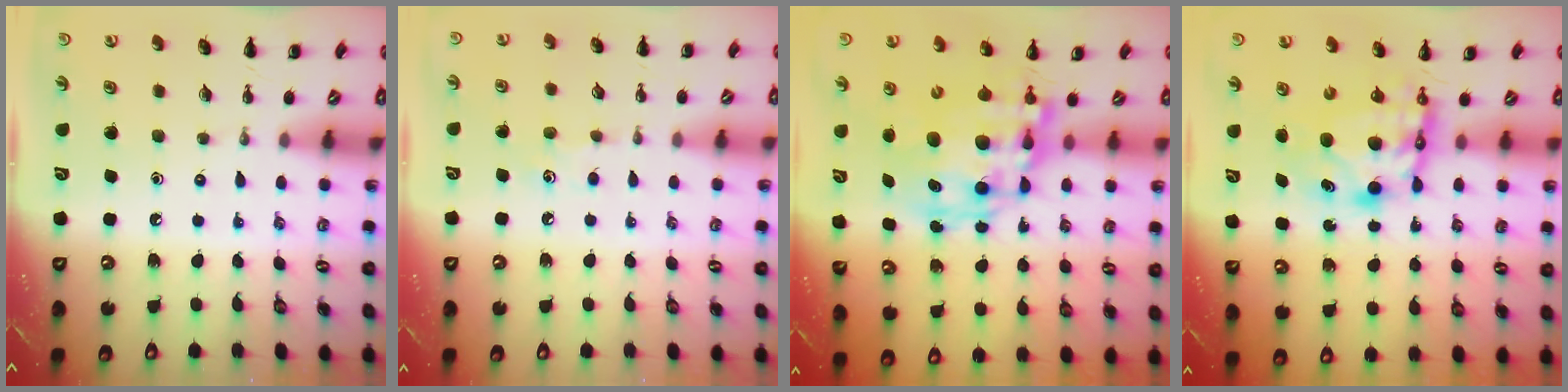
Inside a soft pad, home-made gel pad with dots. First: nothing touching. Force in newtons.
{"total": 4.7, "press": 4.4, "slide": 1.5}
{"total": 14.3, "press": 14.0, "slide": 3.2}
{"total": 7.5, "press": 7.4, "slide": 1.4}